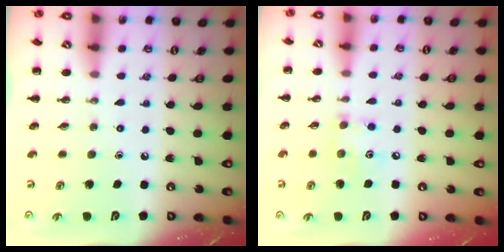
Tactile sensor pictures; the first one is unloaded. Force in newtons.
{"total": 5.2, "press": 5.2, "slide": 0.5}